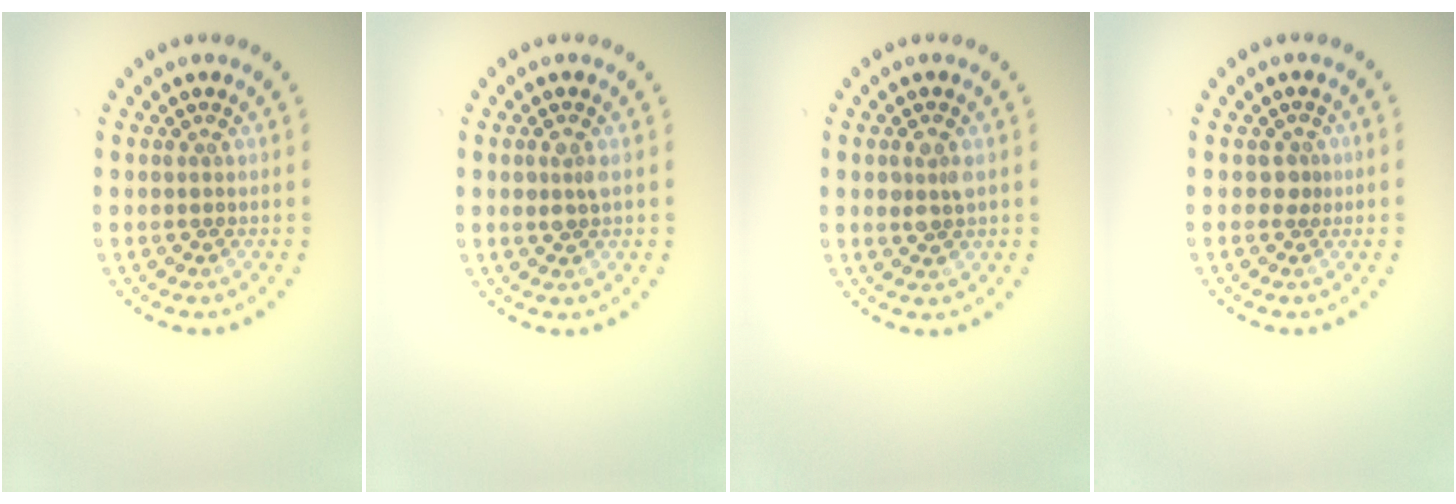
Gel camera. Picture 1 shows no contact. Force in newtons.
{"total": 1.1, "press": 1.1, "slide": 0.2}
{"total": 2.0, "press": 1.9, "slide": 0.3}
{"total": 0.8, "press": 0.4, "slide": 0.6}